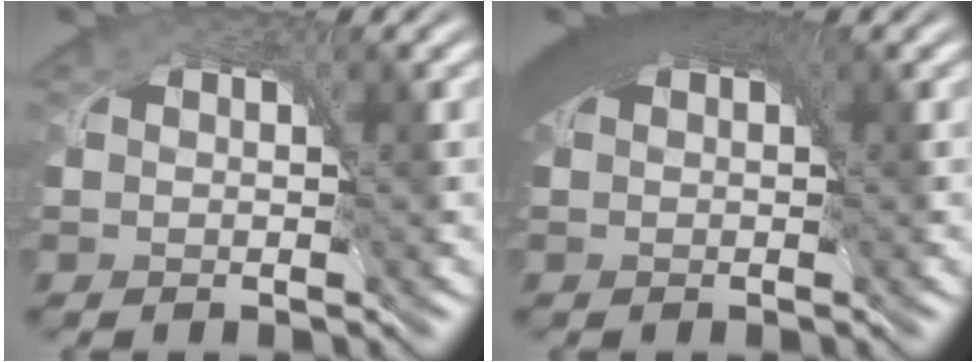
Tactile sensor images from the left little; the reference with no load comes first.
{"total": 7.3, "force": [3.0, 3.4, 5.6], "torque": [-0.087, 0.019, 0.033]}